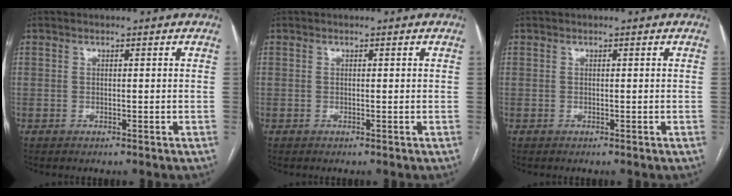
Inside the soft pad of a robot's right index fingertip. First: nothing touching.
{"total": 0.0}
{"total": 0.0}